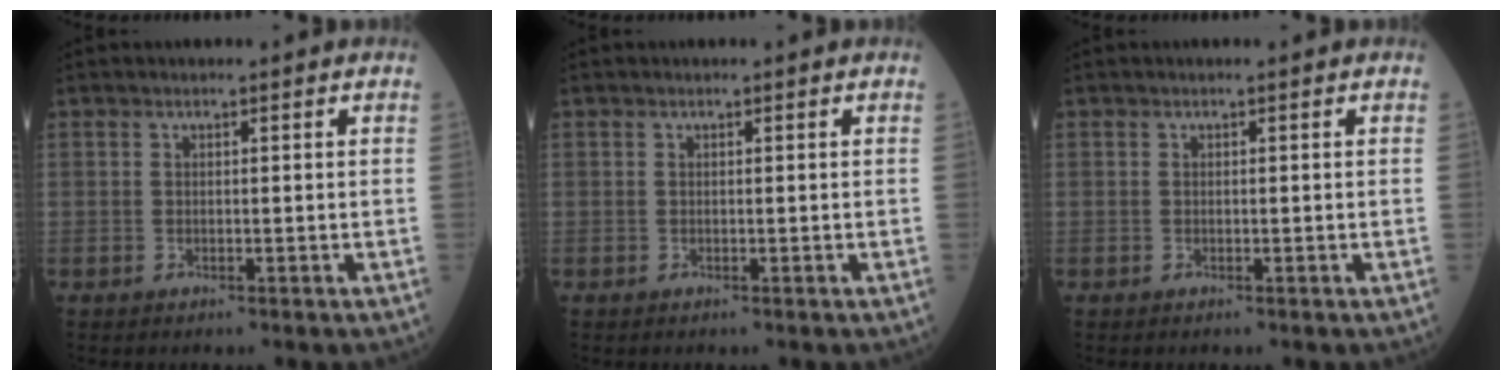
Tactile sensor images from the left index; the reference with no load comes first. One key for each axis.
{"total": 0.0}
{"total": 0.0}